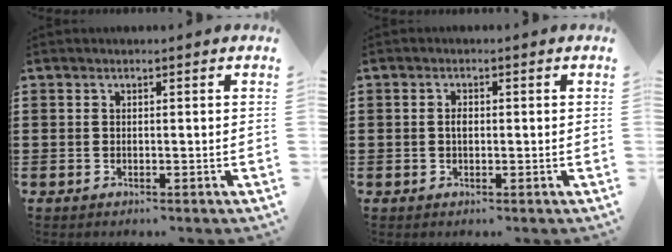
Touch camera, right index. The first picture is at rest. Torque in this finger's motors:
{"motor_torque": [0.38, -0.29, 0.09, 0.03]}